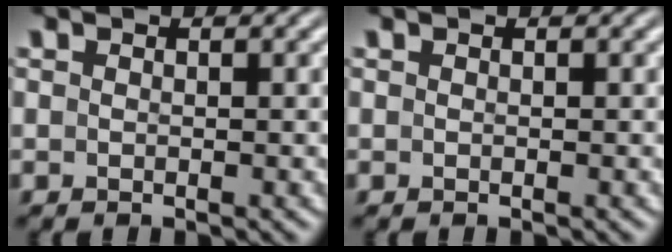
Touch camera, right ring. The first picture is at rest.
{"total": 0.0}